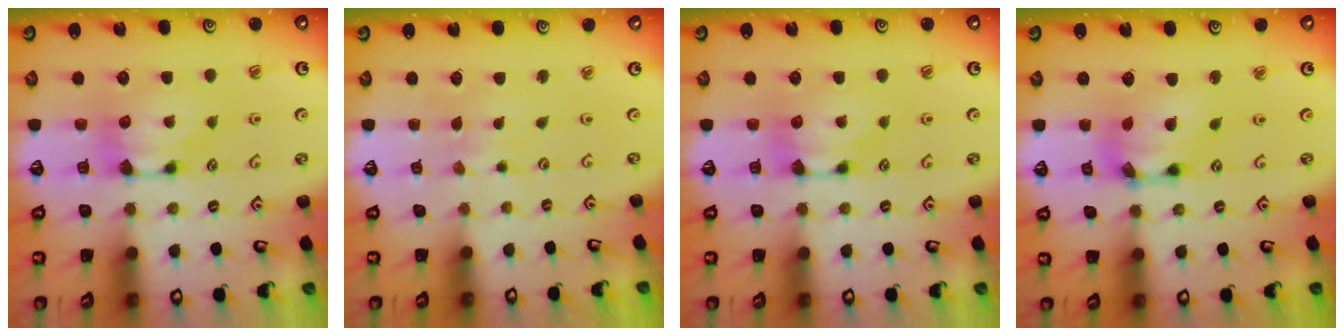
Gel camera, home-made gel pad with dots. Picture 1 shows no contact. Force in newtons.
{"total": 3.7, "press": 3.7, "slide": 0.0}
{"total": 0.0}
{"total": 6.0, "press": 5.6, "slide": 2.1}